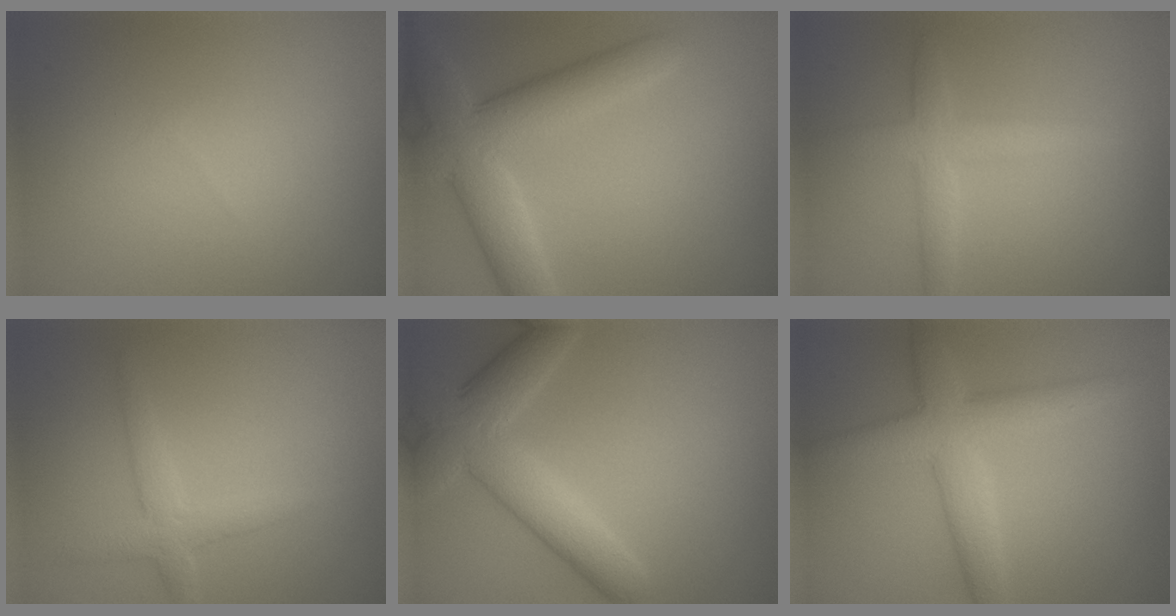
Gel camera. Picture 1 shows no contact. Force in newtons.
{"total": 7.3, "press": 7.3, "slide": 0.3}
{"total": 2.9, "press": 2.9, "slide": 0.1}
{"total": 2.6, "press": 2.6, "slide": 0.1}
{"total": 6.5, "press": 6.5, "slide": 0.5}
{"total": 5.1, "press": 5.1, "slide": 0.1}